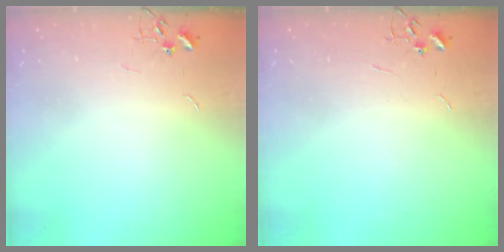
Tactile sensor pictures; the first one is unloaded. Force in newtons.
{"total": 0.0}